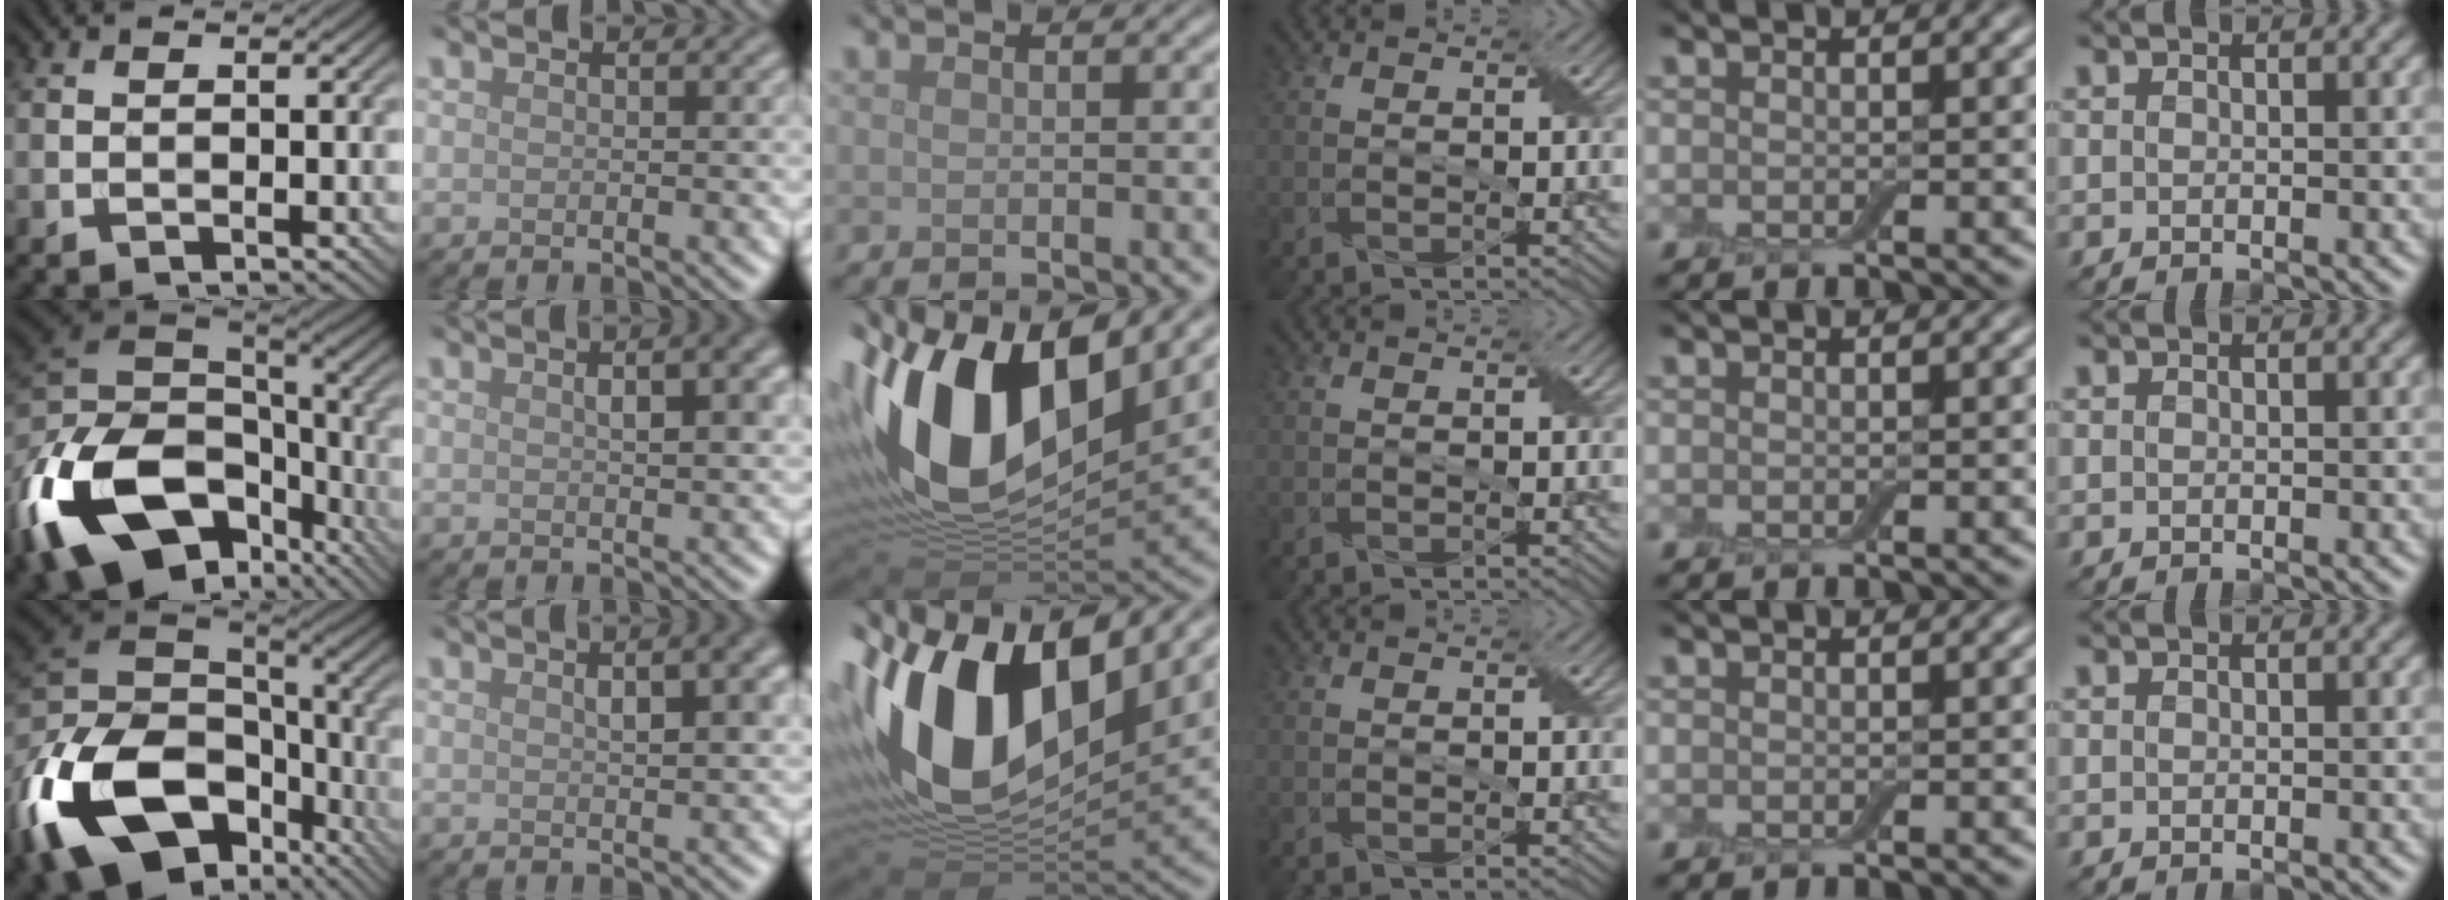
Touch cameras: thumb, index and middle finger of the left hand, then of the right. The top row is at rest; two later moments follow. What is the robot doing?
{"motion": "peel", "object": "aluminum foil"}